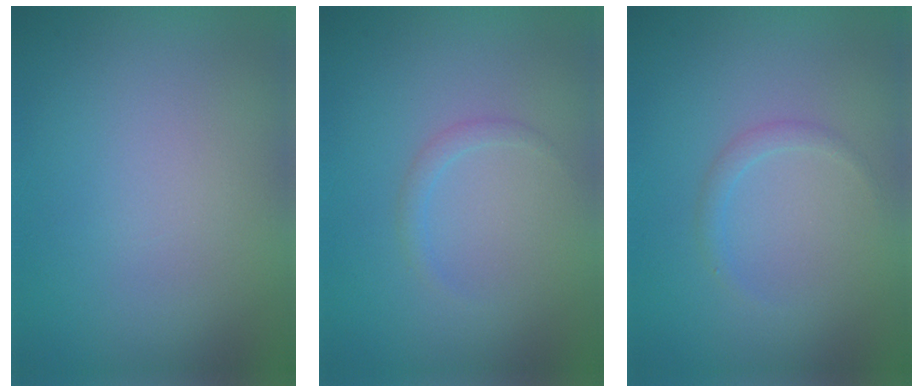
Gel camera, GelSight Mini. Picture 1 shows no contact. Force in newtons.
{"total": 0.9, "press": 0.9, "slide": 0.1}
{"total": 1.0, "press": 1.0, "slide": 0.0}